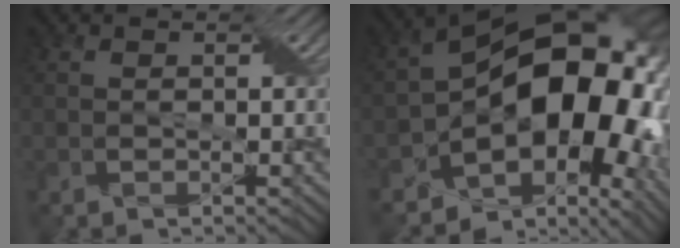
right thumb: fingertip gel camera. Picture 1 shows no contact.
{"total": 16.3, "force": [-2.3, 10.4, 12.3], "torque": [-0.175, -0.017, -0.023]}